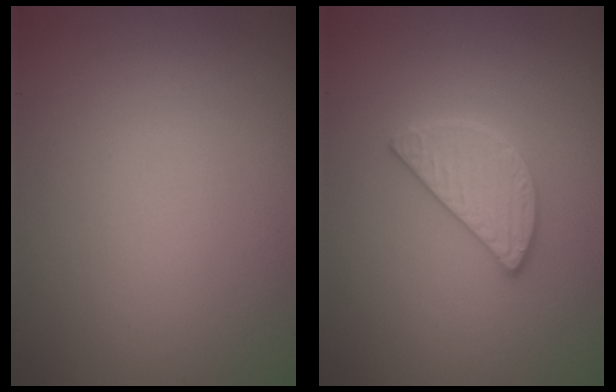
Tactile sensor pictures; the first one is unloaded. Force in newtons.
{"total": 2.6, "press": 2.6, "slide": 0.2}